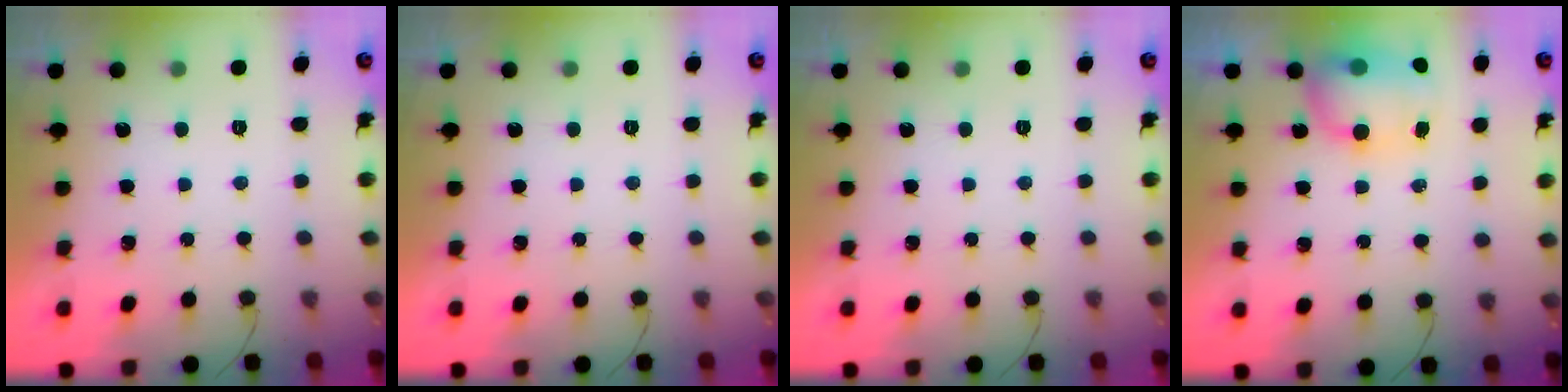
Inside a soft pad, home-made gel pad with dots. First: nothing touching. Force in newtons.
{"total": 0.0}
{"total": 0.0}
{"total": 8.8, "press": 8.2, "slide": 3.3}